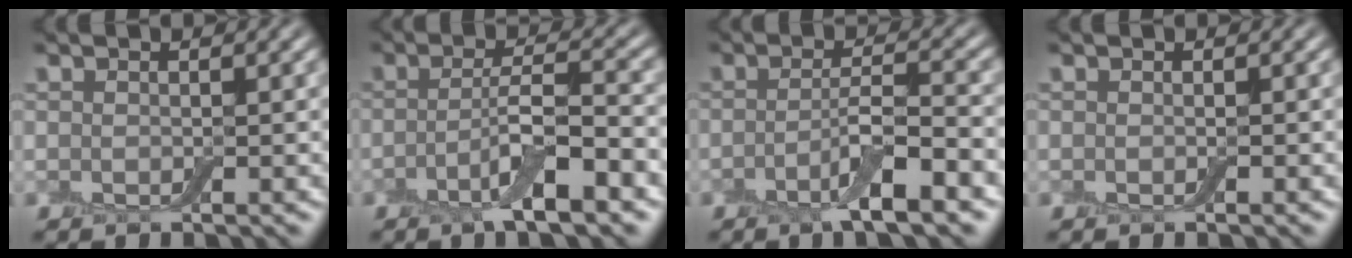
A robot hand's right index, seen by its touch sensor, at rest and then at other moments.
{"total": 4.9, "force": [-2.4, 0.8, 4.2], "torque": [-0.071, 0.005, -0.048]}
{"total": 4.3, "force": [-2.2, 0.7, 3.6], "torque": [-0.063, 0.005, -0.045]}
{"total": 0.0}